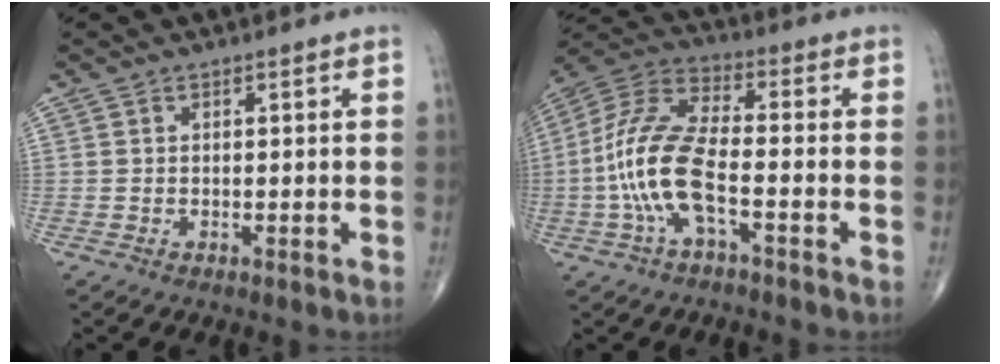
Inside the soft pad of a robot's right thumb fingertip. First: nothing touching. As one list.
[{"total": 13.9, "force": [-3.6, 5.2, 12.4], "torque": [-0.277, 0.037, -0.075]}]